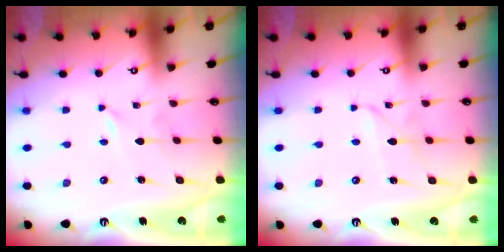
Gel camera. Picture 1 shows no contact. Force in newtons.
{"total": 2.6, "press": 2.6, "slide": 0.2}